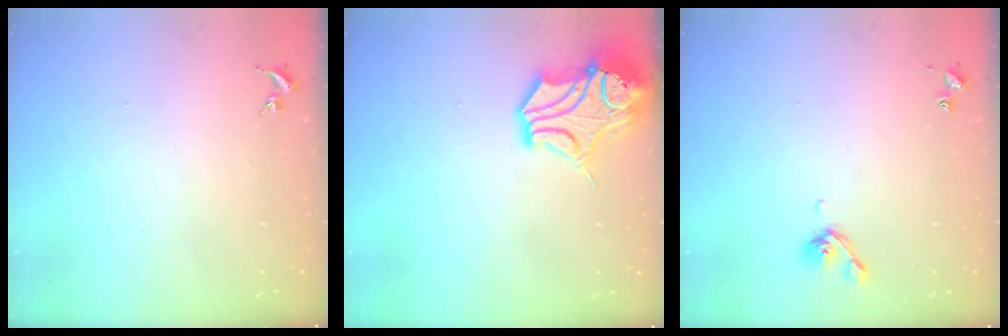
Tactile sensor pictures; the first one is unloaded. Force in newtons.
{"total": 14.6, "press": 14.5, "slide": 2.0}
{"total": 6.1, "press": 6.0, "slide": 1.4}